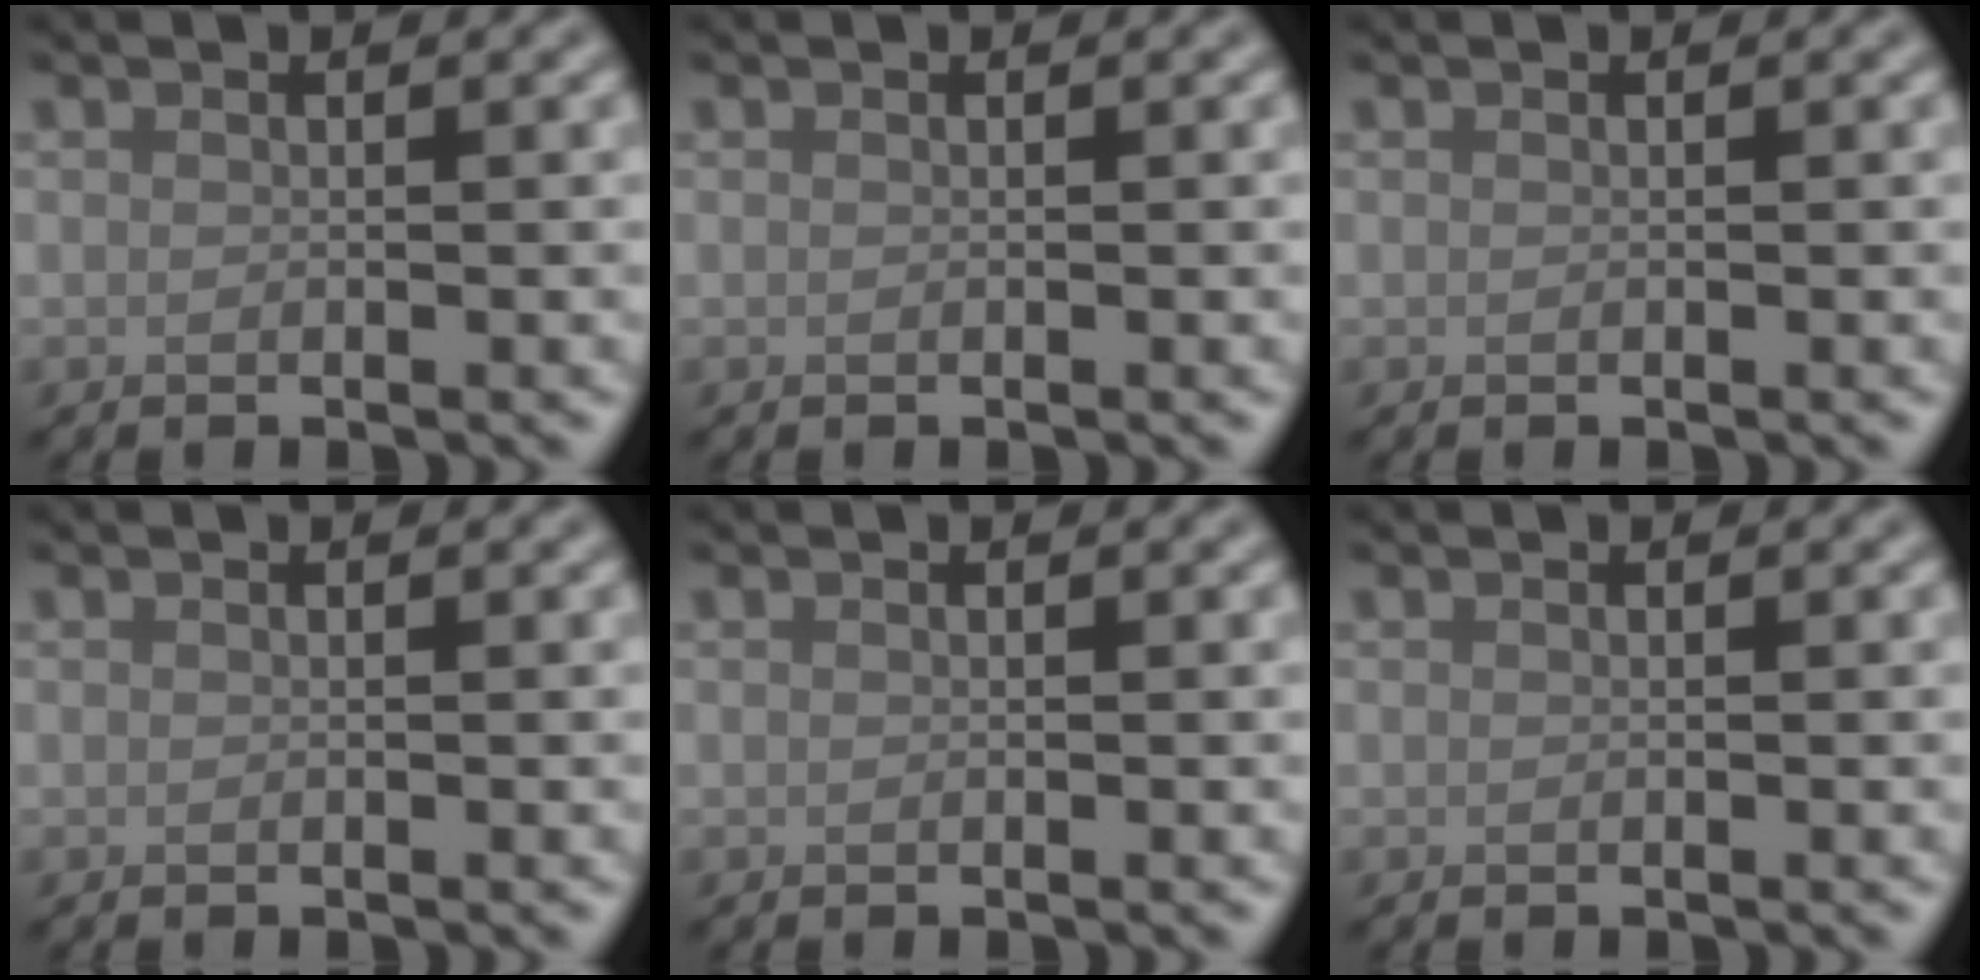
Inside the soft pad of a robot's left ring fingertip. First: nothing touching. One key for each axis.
{"total": 0.0}
{"total": 0.0}
{"total": 0.0}
{"total": 0.0}
{"total": 0.0}